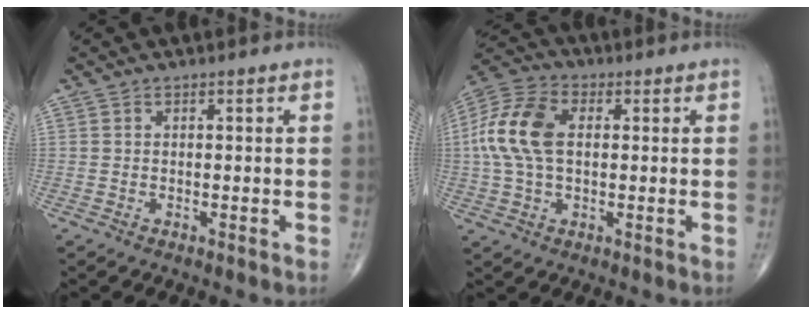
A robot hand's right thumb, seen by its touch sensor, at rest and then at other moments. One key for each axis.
{"total": 12.8, "fx": 1.4, "fy": 7.7, "fz": 10.2, "tx": -0.221, "ty": 0.024, "tz": 0.021}